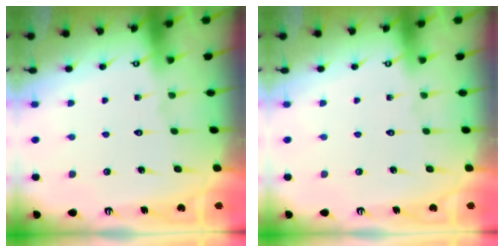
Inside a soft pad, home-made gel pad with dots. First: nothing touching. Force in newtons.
{"total": 0.0}